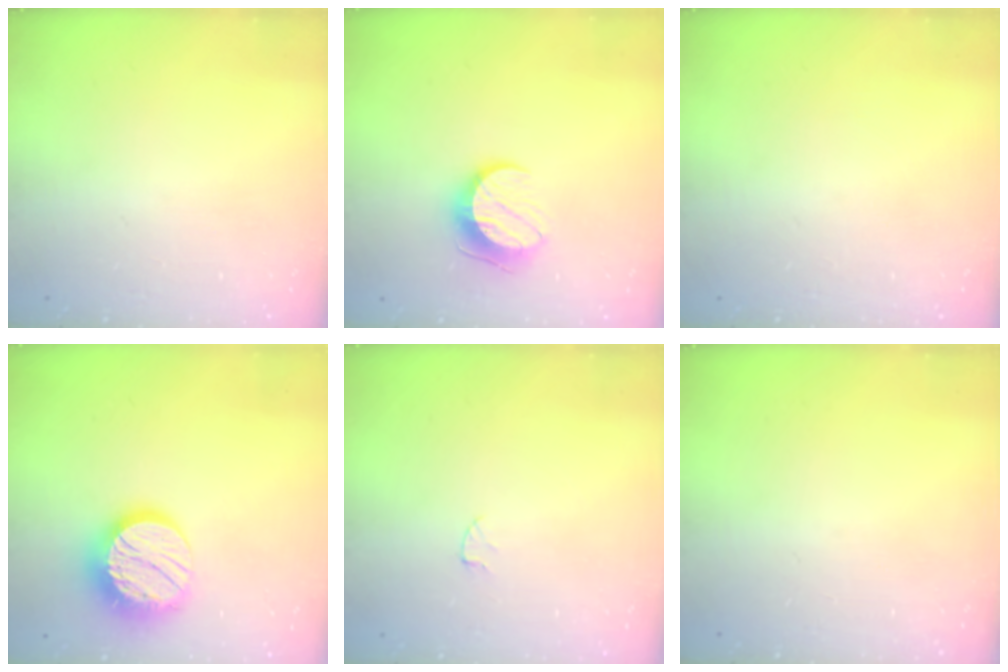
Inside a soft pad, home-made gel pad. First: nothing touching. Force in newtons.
{"total": 9.7, "press": 9.7, "slide": 0.5}
{"total": 0.0}
{"total": 16.3, "press": 16.2, "slide": 1.1}
{"total": 2.5, "press": 2.5, "slide": 0.2}
{"total": 0.0}